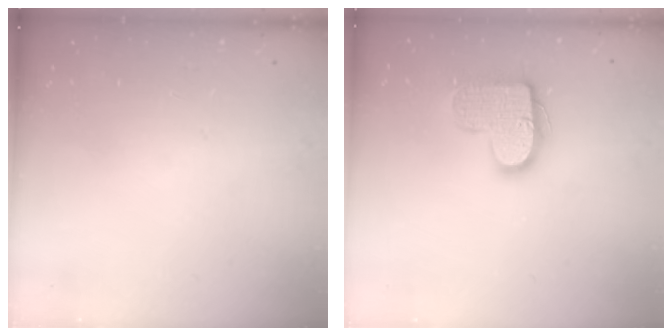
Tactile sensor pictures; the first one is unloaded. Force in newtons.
{"total": 13.8, "press": 13.8, "slide": 0.7}